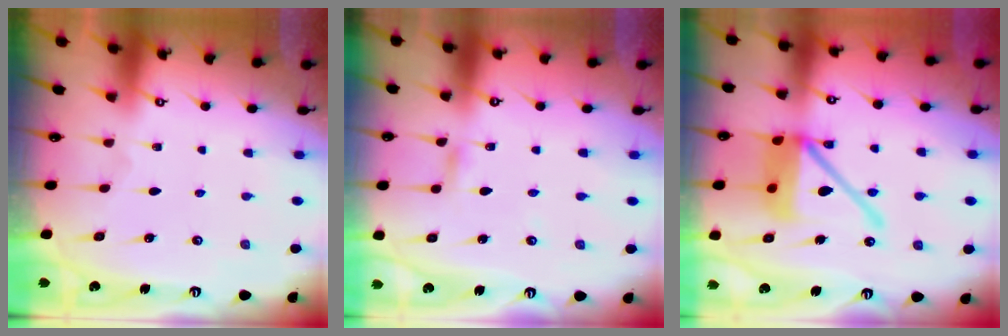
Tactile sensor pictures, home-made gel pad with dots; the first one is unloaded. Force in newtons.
{"total": 2.7, "press": 2.7, "slide": 0.2}
{"total": 15.9, "press": 15.8, "slide": 1.9}